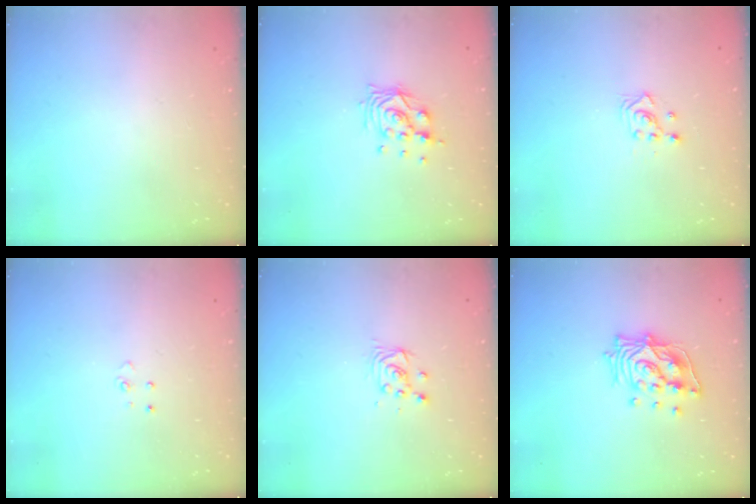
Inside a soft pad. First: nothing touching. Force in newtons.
{"total": 9.6, "press": 9.5, "slide": 1.2}
{"total": 2.3, "press": 2.3, "slide": 0.3}
{"total": 3.8, "press": 3.8, "slide": 0.3}
{"total": 3.4, "press": 3.4, "slide": 0.4}
{"total": 12.7, "press": 12.6, "slide": 1.3}